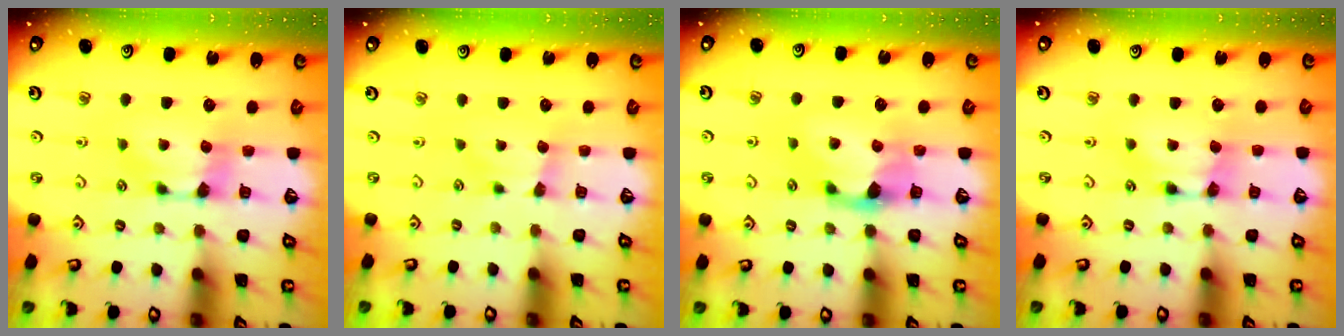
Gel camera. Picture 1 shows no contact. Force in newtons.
{"total": 2.0, "press": 2.0, "slide": 0.5}
{"total": 1.6, "press": 1.2, "slide": 1.1}
{"total": 1.6, "press": 1.6, "slide": 0.1}